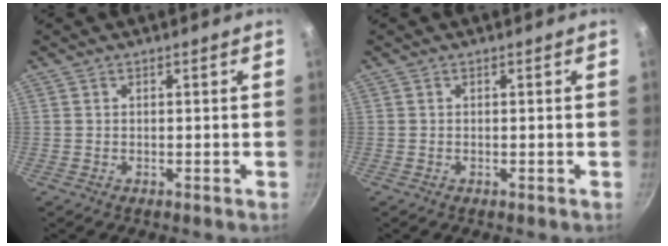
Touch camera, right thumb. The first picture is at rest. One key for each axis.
{"total": 0.0}